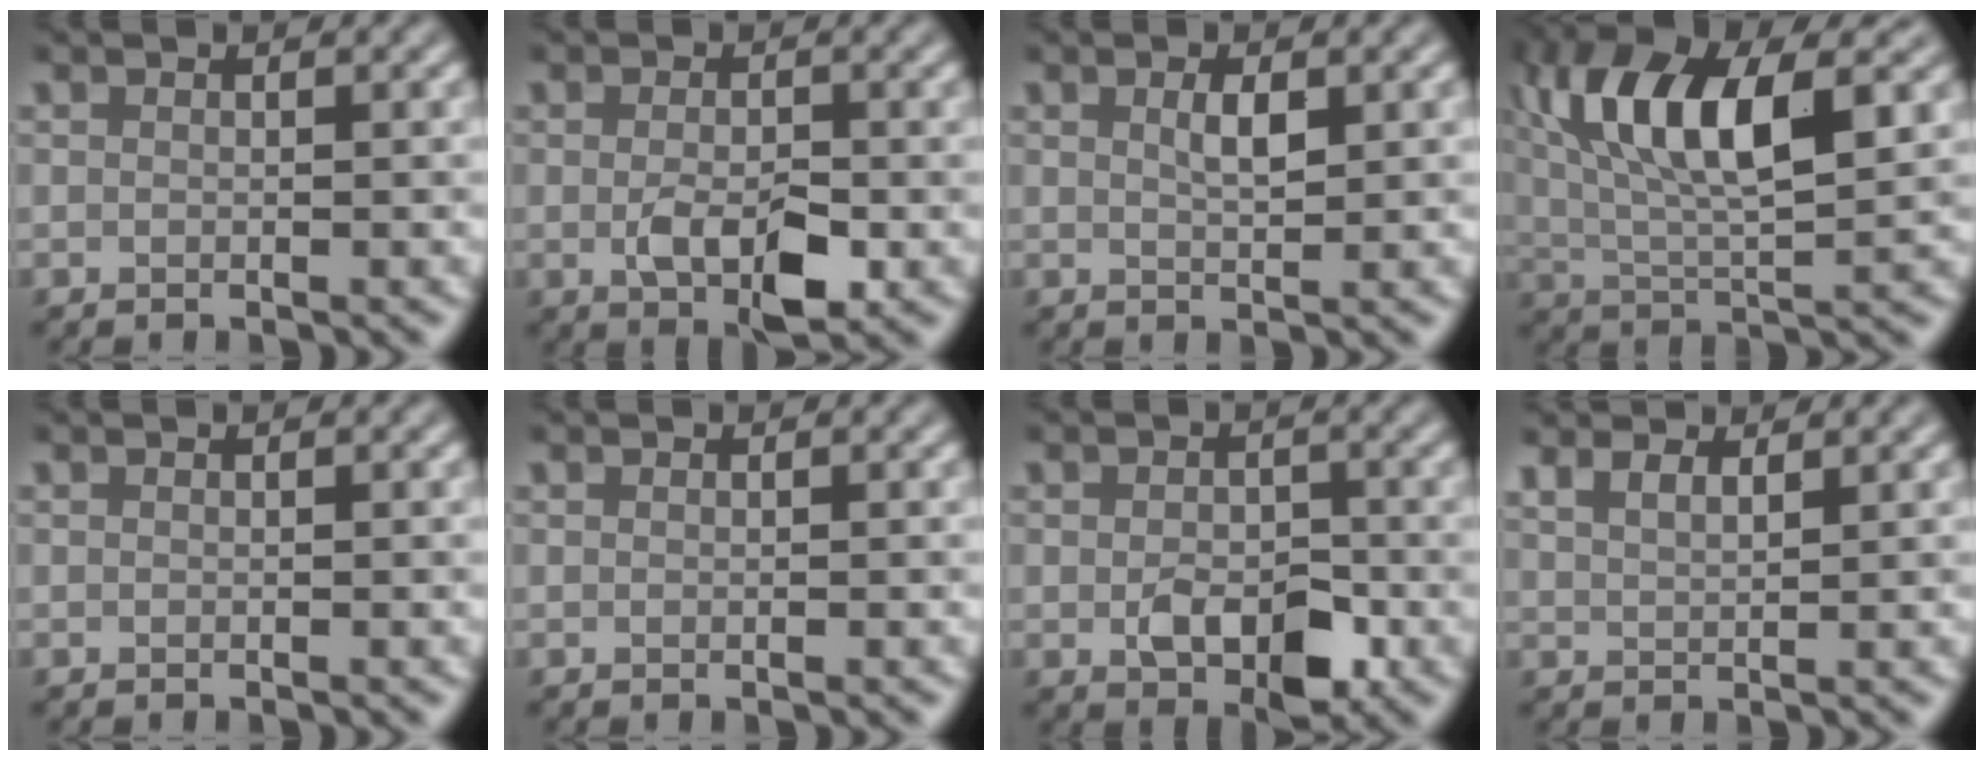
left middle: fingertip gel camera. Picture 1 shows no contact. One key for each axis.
{"total": 3.9, "fx": -0.9, "fy": 1.9, "fz": 3.2, "tx": -0.063, "ty": -0.008, "tz": -0.014}
{"total": 1.3, "fx": 0.5, "fy": 0.4, "fz": 1.1, "tx": -0.024, "ty": 0.001, "tz": 0.010}
{"total": 10.9, "fx": 3.6, "fy": 4.1, "fz": 9.5, "tx": -0.168, "ty": 0.017, "tz": 0.059}
{"total": 0.0}
{"total": 0.0}
{"total": 3.7, "fx": -1.1, "fy": 2.4, "fz": 2.6, "tx": -0.043, "ty": -0.008, "tz": -0.018}
{"total": 2.5, "fx": 2.0, "fy": 0.9, "fz": 1.2, "tx": -0.015, "ty": 0.008, "tz": 0.027}